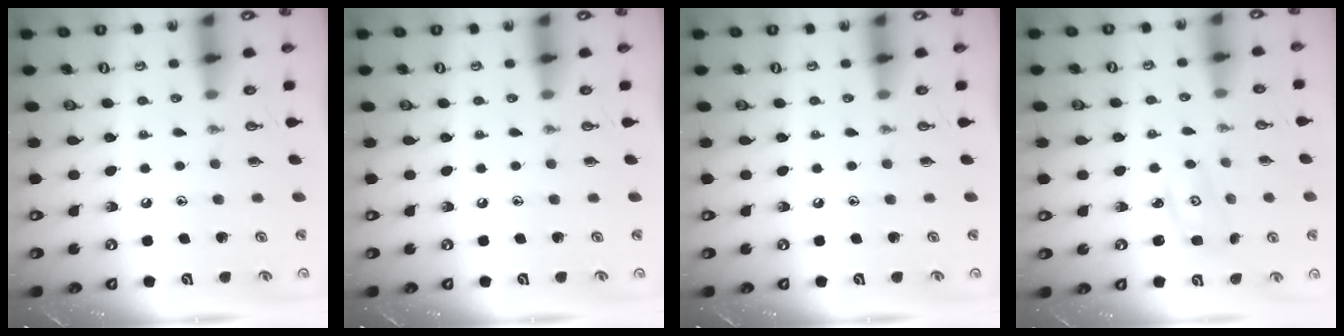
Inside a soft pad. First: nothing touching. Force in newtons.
{"total": 0.0}
{"total": 0.0}
{"total": 2.7, "press": 2.7, "slide": 0.2}